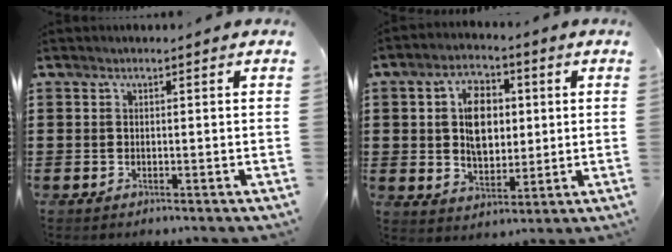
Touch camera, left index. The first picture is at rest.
{"total": 7.9, "force": [1.3, 5.2, 5.8], "torque": [-0.115, 0.012, 0.018]}